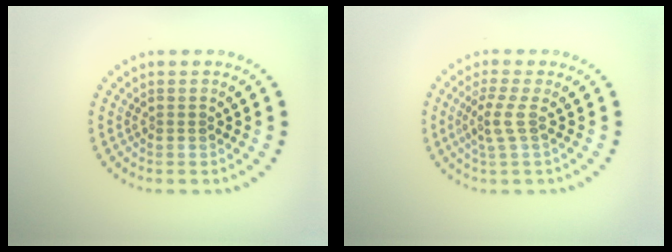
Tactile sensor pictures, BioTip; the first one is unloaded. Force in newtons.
{"total": 2.1, "press": 1.5, "slide": 1.4}